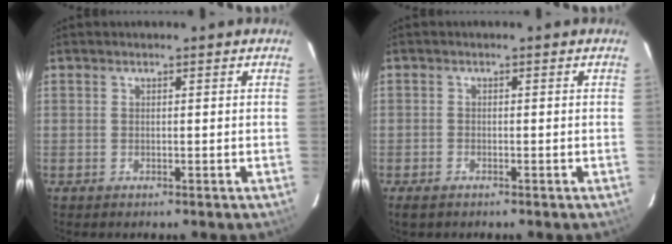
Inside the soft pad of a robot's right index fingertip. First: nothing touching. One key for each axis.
{"total": 1.8, "fx": -1.3, "fy": 1.1, "fz": 0.7, "tx": -0.014, "ty": -0.002, "tz": -0.025}